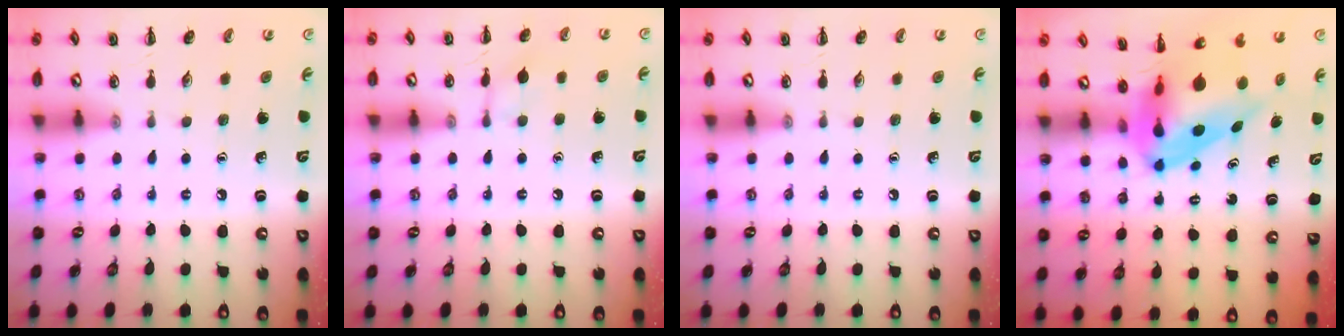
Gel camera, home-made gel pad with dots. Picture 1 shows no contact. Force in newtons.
{"total": 5.3, "press": 5.3, "slide": 0.3}
{"total": 0.0}
{"total": 9.0, "press": 8.7, "slide": 2.0}